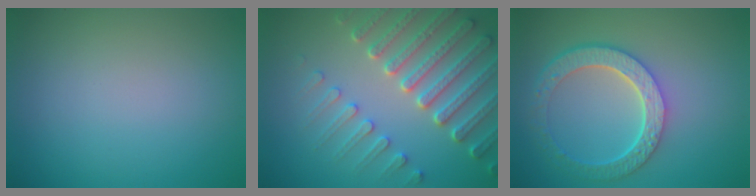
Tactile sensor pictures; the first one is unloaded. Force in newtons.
{"total": 6.5, "press": 5.3, "slide": 3.8}
{"total": 5.7, "press": 4.3, "slide": 3.7}